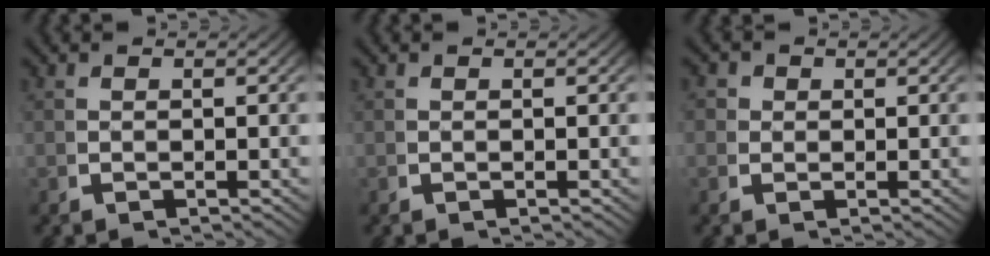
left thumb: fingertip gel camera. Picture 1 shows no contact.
{"total": 0.0}
{"total": 1.9, "force": [0.6, 1.8, 0.5], "torque": [-0.011, -0.006, 0.007]}